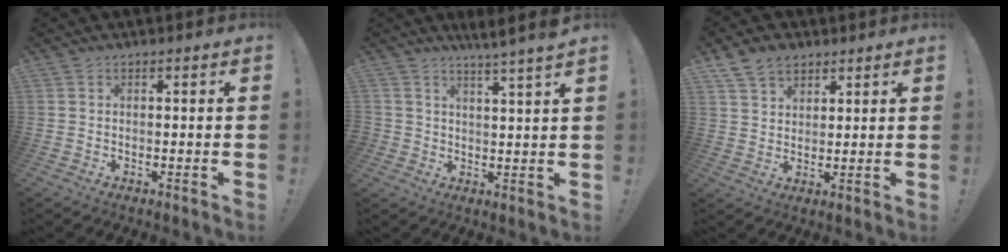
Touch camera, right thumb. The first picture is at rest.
{"total": 4.4, "force": [3.9, 0.3, 2.1], "torque": [-0.025, -0.030, 0.066]}
{"total": 7.9, "force": [5.1, 5.3, 2.8], "torque": [-0.044, -0.019, 0.100]}